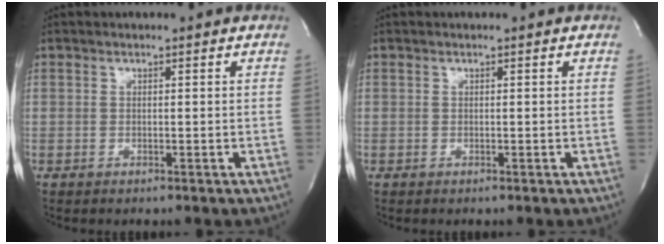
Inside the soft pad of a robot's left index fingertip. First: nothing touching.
{"total": 0.0}